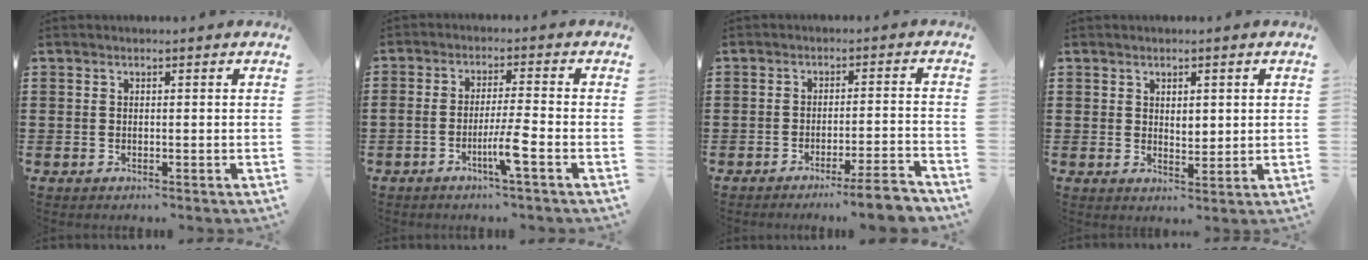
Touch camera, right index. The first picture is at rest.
{"total": 5.1, "force": [-2.5, -0.1, 4.4], "torque": [-0.081, -0.011, -0.046]}
{"total": 5.1, "force": [-4.2, -0.4, 2.9], "torque": [-0.045, -0.014, -0.077]}
{"total": 1.9, "force": [1.0, 1.1, 1.2], "torque": [-0.018, 0.003, 0.016]}